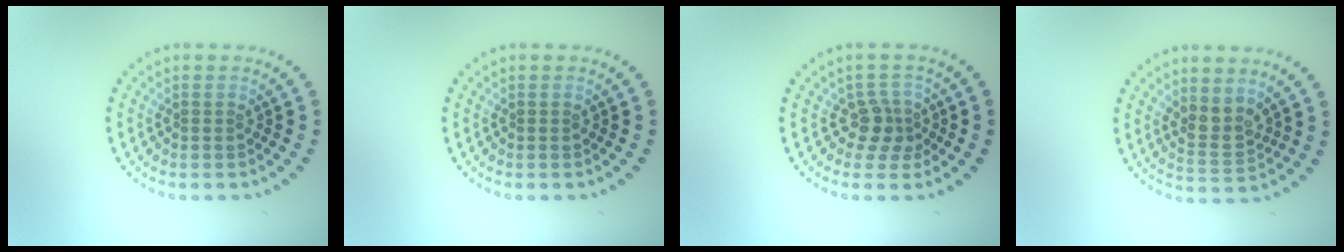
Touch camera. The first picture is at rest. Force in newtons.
{"total": 0.0}
{"total": 2.3, "press": 1.8, "slide": 1.5}
{"total": 2.3, "press": 1.9, "slide": 1.3}